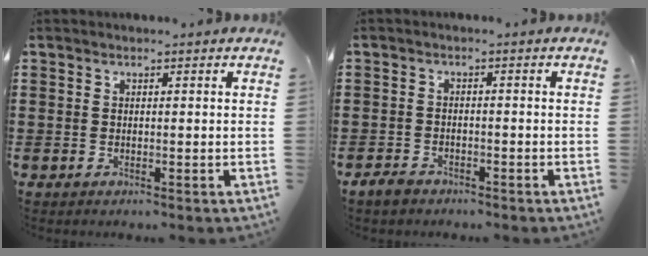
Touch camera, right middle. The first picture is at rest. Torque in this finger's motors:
{"motor_torque": [2.13, 0.01, 0.14, 0.04]}